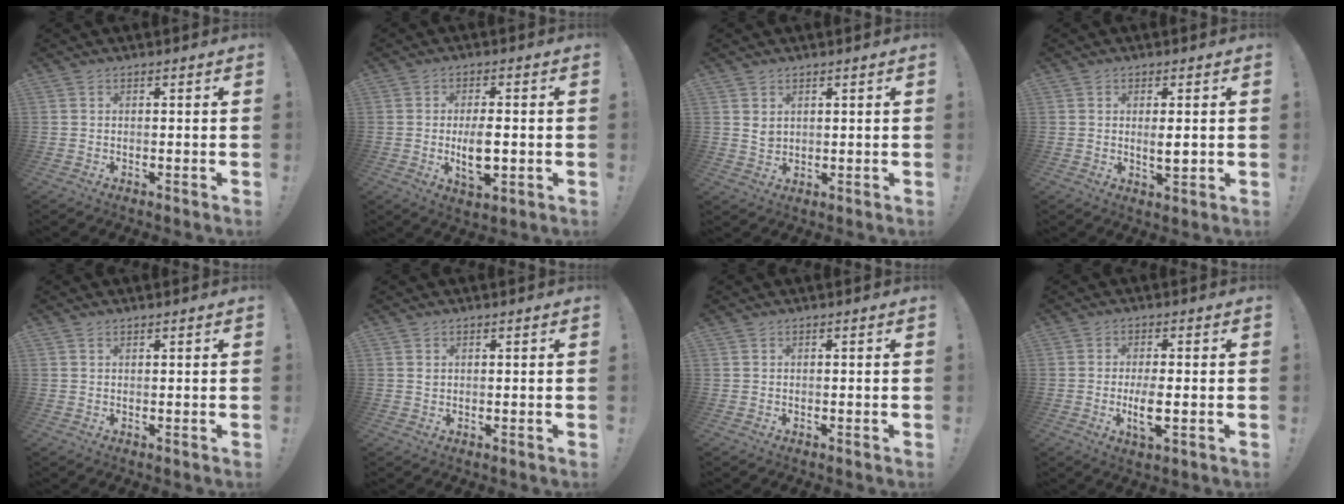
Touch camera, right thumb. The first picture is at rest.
{"total": 8.6, "force": [-1.1, 3.5, 7.8], "torque": [-0.133, -0.011, -0.021]}
{"total": 2.9, "force": [1.7, 2.0, 1.2], "torque": [-0.019, -0.007, 0.032]}
{"total": 3.6, "force": [0.3, 1.0, 3.4], "torque": [-0.037, -0.012, 0.001]}
{"total": 0.6, "force": [0.5, 0.1, 0.3], "torque": [-0.006, 0.000, 0.010]}
{"total": 0.8, "force": [0.6, 0.5, 0.2], "torque": [-0.004, 0.000, 0.012]}
{"total": 0.0}
{"total": 6.2, "force": [-1.2, 1.5, 5.9], "torque": [-0.118, -0.013, -0.023]}